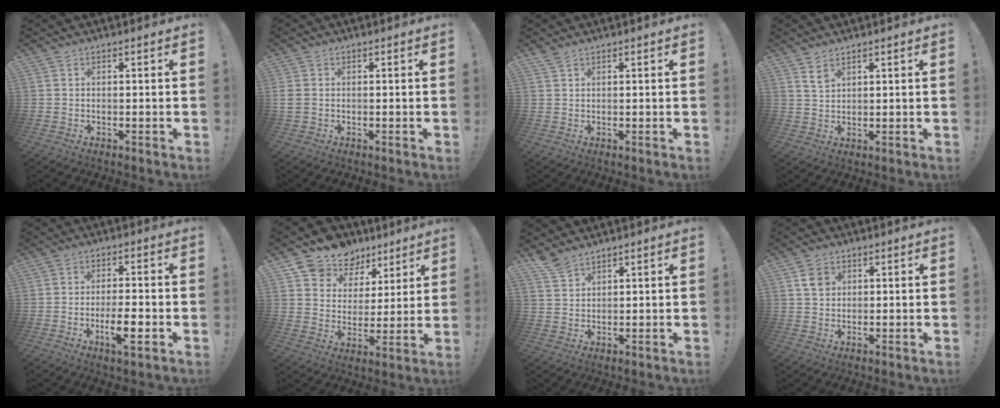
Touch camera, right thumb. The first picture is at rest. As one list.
[{"total": 2.2, "force": [0.1, 1.8, 1.2], "torque": [-0.036, 0.006, 0.003]}, {"total": 1.5, "force": [1.3, 0.4, 0.8], "torque": [-0.017, -0.001, 0.025]}, {"total": 3.1, "force": [2.4, 1.4, 1.4], "torque": [-0.017, -0.019, 0.043]}, {"total": 7.7, "force": [-2.9, 1.5, 6.9], "torque": [-0.114, -0.001, -0.051]}, {"total": 10.9, "force": [7.6, 7.5, 1.7], "torque": [-0.034, -0.055, 0.147]}, {"total": 4.5, "force": [4.0, 1.1, 1.6], "torque": [-0.027, -0.028, 0.076]}, {"total": 4.2, "force": [1.7, 3.6, 1.5], "torque": [-0.008, -0.005, 0.030]}]